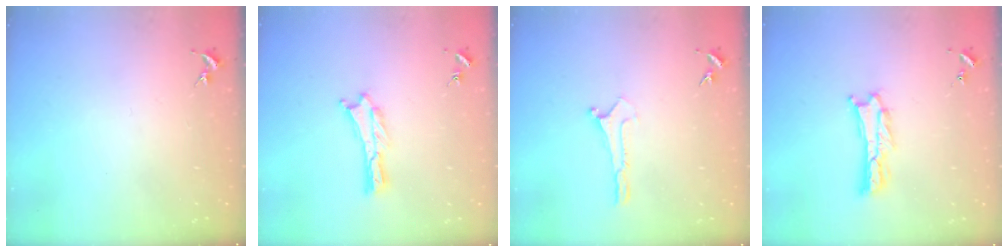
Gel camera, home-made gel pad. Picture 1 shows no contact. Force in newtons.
{"total": 0.0}
{"total": 0.0}
{"total": 1.6, "press": 1.6, "slide": 0.2}